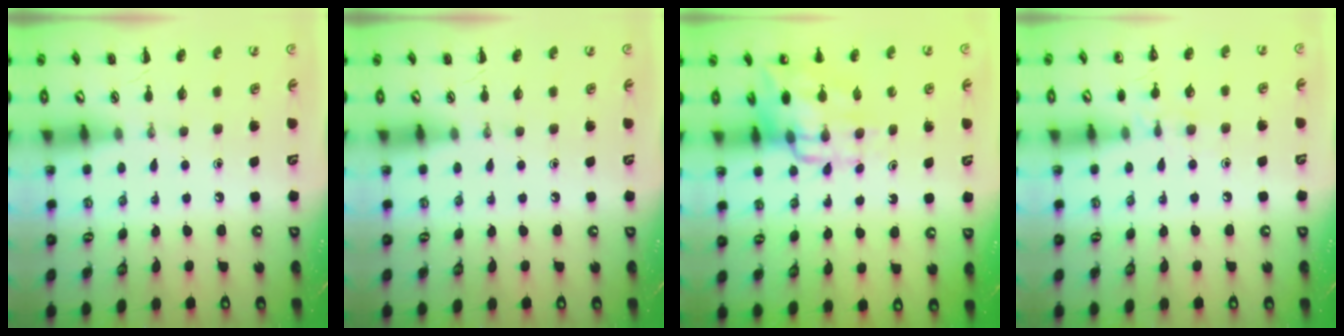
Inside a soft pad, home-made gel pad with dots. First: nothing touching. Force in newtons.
{"total": 0.0}
{"total": 11.9, "press": 11.4, "slide": 3.2}
{"total": 7.4, "press": 7.1, "slide": 2.1}